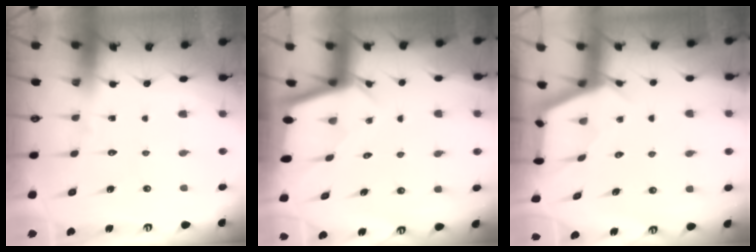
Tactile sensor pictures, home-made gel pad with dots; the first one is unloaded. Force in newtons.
{"total": 2.3, "press": 2.3, "slide": 0.2}
{"total": 2.9, "press": 2.8, "slide": 0.4}